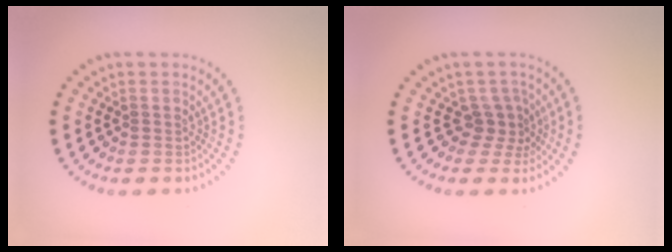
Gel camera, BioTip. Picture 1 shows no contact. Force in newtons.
{"total": 2.3, "press": 1.6, "slide": 1.7}